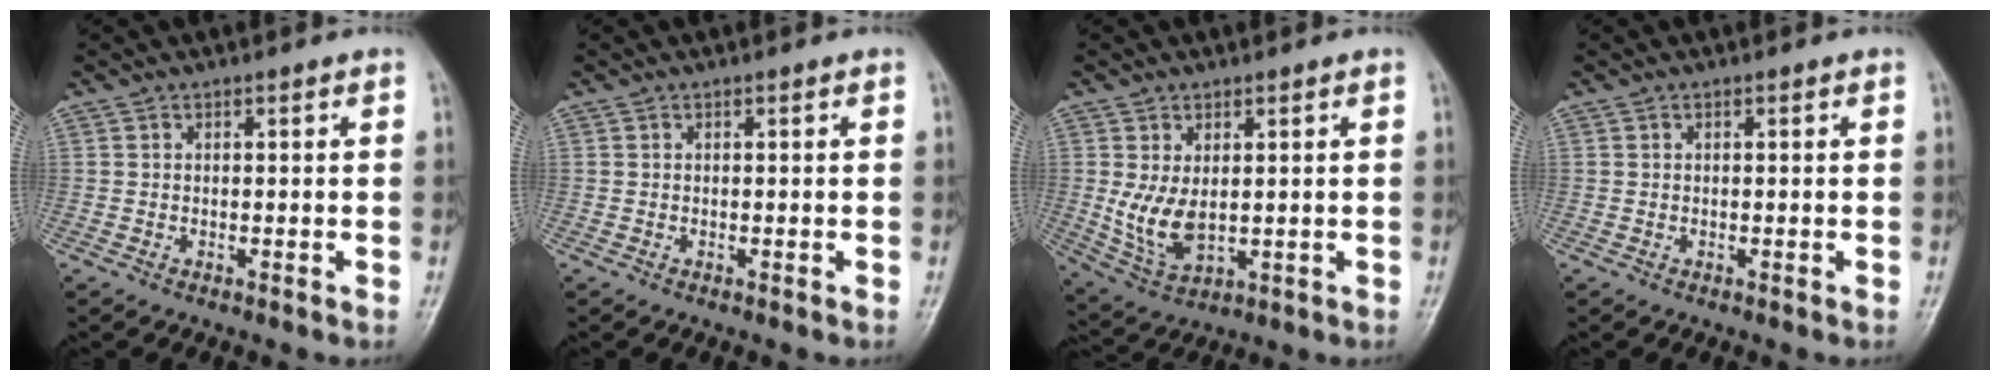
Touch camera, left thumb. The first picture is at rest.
{"total": 0.0}
{"total": 7.5, "force": [0.6, 4.4, 6.0], "torque": [-0.114, -0.011, 0.029]}
{"total": 0.0}